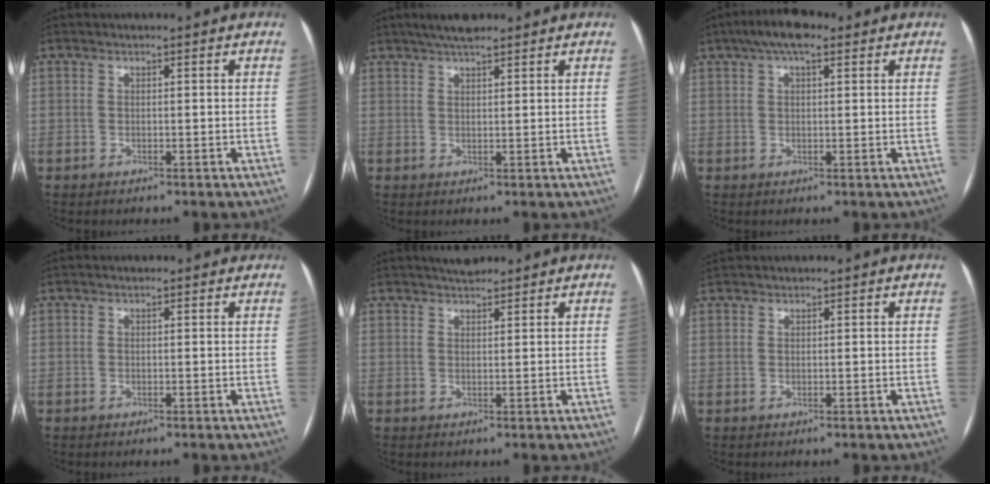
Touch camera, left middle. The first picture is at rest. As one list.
[{"total": 4.3, "force": [3.5, 0.8, 2.4], "torque": [-0.043, 0.017, 0.058]}, {"total": 6.2, "force": [3.7, 2.1, 4.4], "torque": [-0.081, 0.025, 0.057]}, {"total": 2.2, "force": [1.9, 0.9, 0.5], "torque": [-0.005, 0.020, 0.016]}, {"total": 3.1, "force": [2.8, 0.7, 1.0], "torque": [-0.015, 0.017, 0.045]}, {"total": 1.7, "force": [1.6, 0.4, 0.3], "torque": [-0.008, 0.024, 0.029]}]